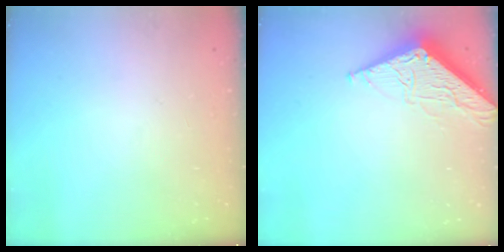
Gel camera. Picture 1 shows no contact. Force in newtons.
{"total": 6.8, "press": 6.8, "slide": 0.5}